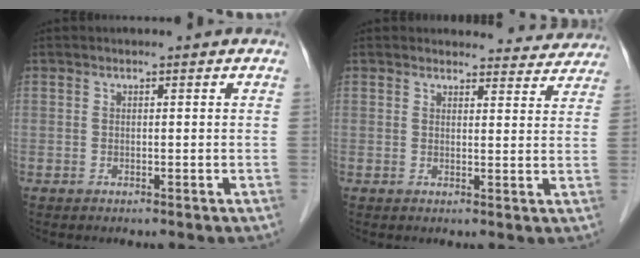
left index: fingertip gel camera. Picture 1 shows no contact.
{"total": 7.7, "force": [7.3, 2.2, 0.0], "torque": [0.033, -0.011, 0.057]}